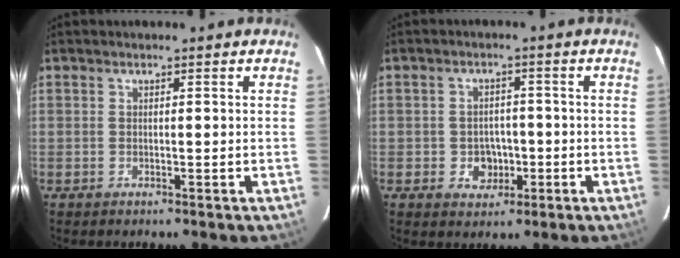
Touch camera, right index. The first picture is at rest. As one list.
[{"total": 4.6, "force": [-1.3, 4.1, 1.8], "torque": [-0.041, 0.011, -0.006]}]